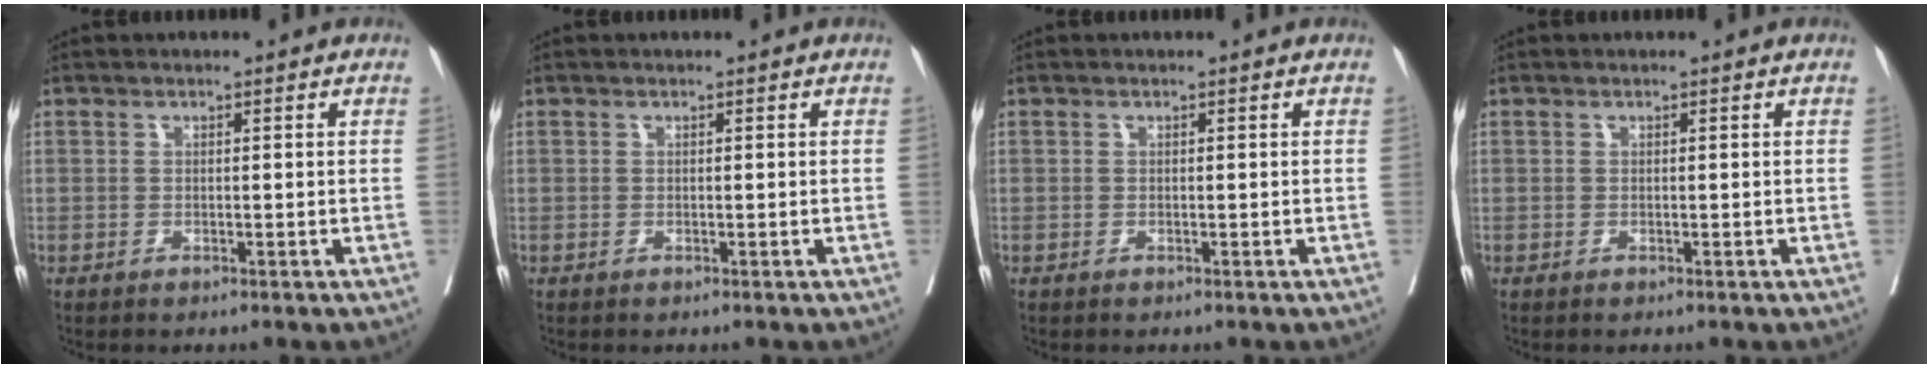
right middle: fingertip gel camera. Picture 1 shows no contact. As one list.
[{"total": 0.0}, {"total": 0.0}, {"total": 0.0}]